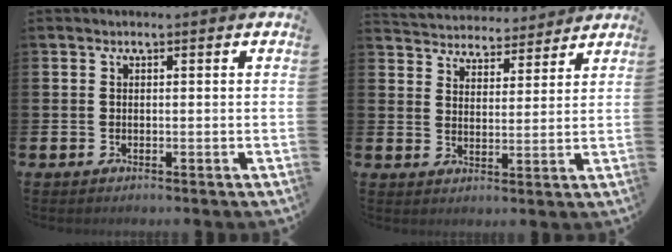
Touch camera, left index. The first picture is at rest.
{"total": 4.4, "force": [4.2, 1.0, -0.5], "torque": [-0.009, -0.035, 0.073]}